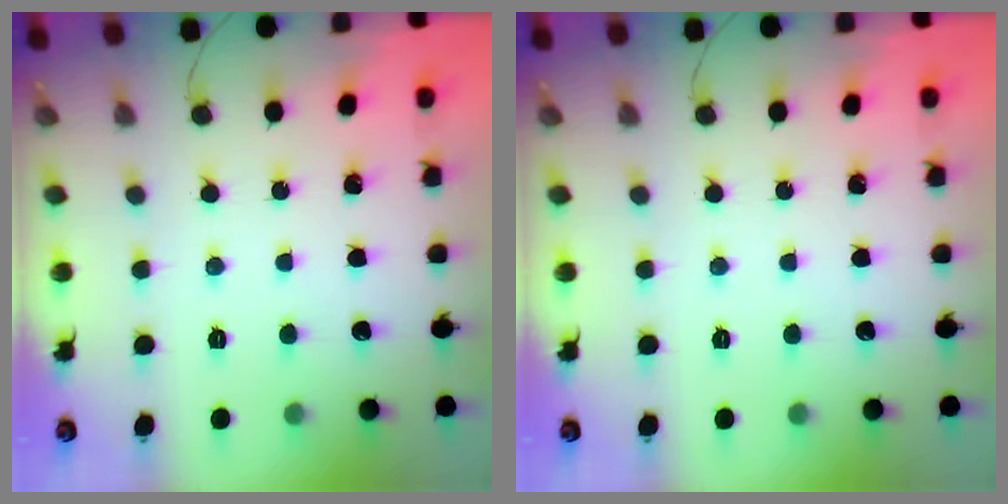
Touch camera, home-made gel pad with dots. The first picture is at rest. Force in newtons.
{"total": 0.0}